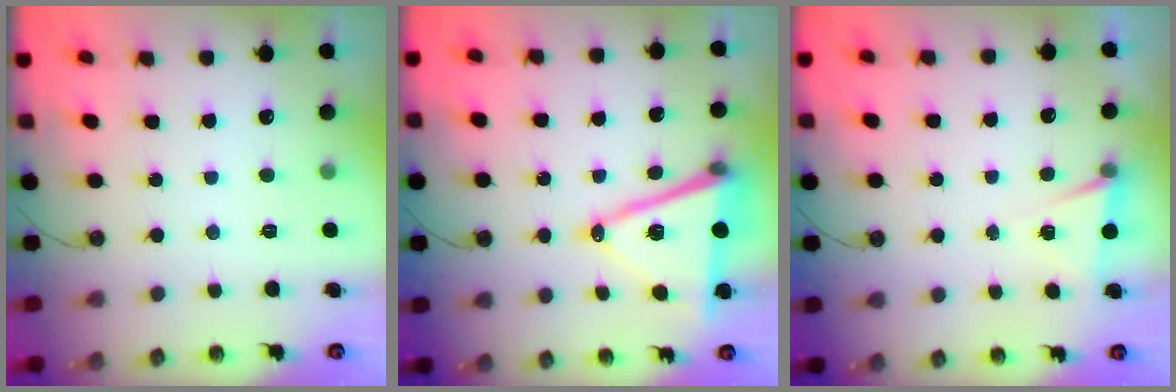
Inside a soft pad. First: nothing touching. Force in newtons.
{"total": 15.1, "press": 14.6, "slide": 3.7}
{"total": 5.4, "press": 3.2, "slide": 4.3}